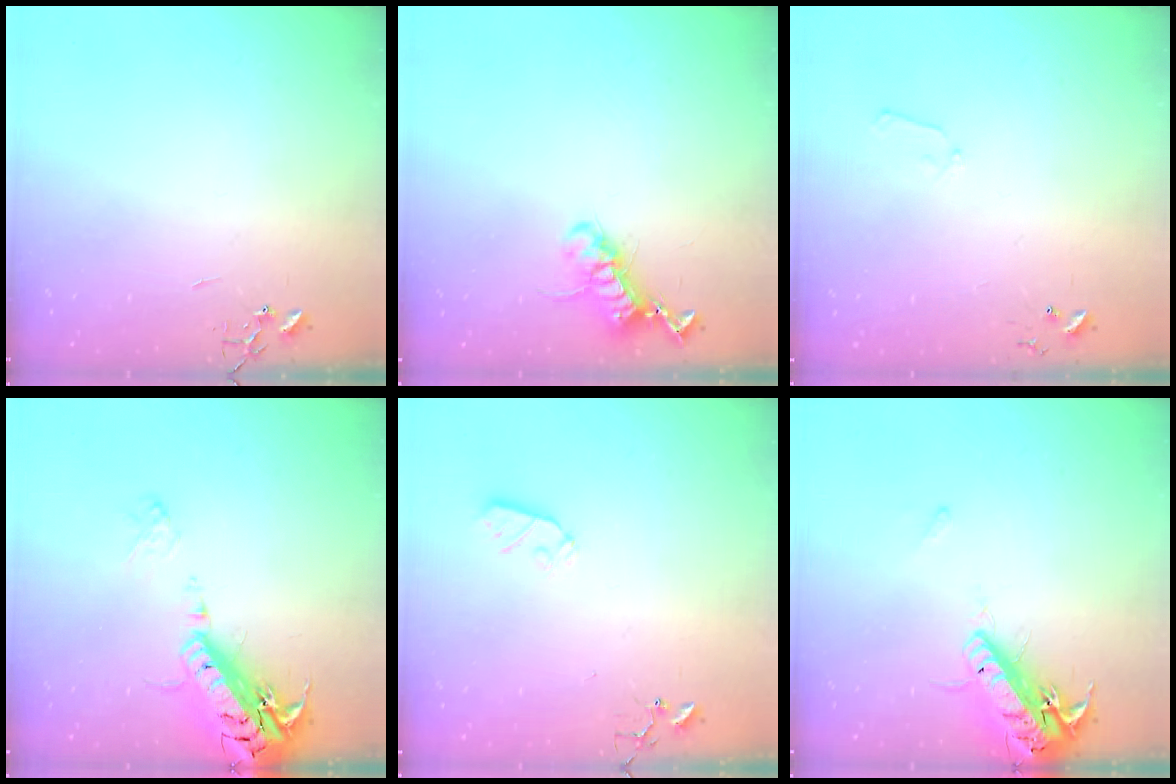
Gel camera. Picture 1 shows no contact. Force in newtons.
{"total": 12.5, "press": 12.5, "slide": 0.4}
{"total": 6.0, "press": 6.0, "slide": 0.6}
{"total": 22.4, "press": 22.0, "slide": 4.3}
{"total": 5.4, "press": 5.4, "slide": 0.4}
{"total": 17.3, "press": 16.9, "slide": 3.7}